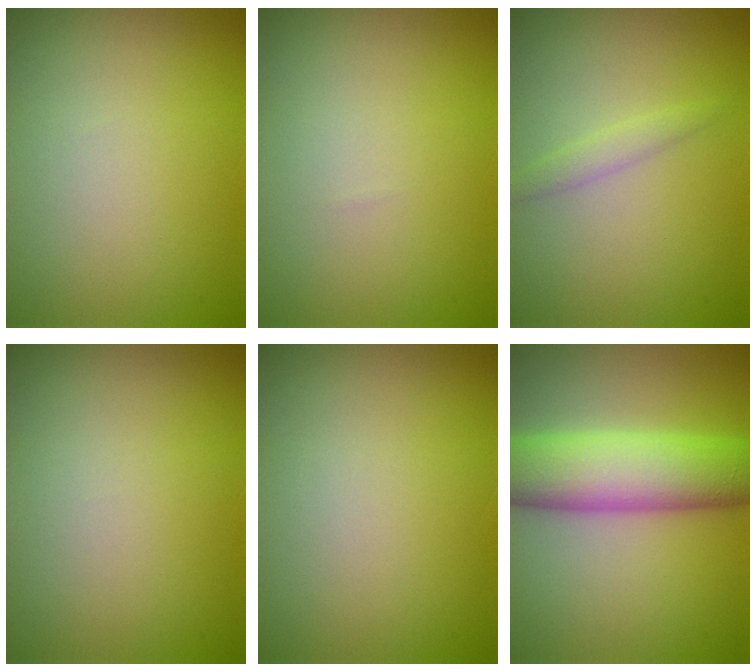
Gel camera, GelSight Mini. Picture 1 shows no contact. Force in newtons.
{"total": 0.0}
{"total": 1.2, "press": 1.2, "slide": 0.1}
{"total": 0.0}
{"total": 0.0}
{"total": 8.3, "press": 8.3, "slide": 0.2}